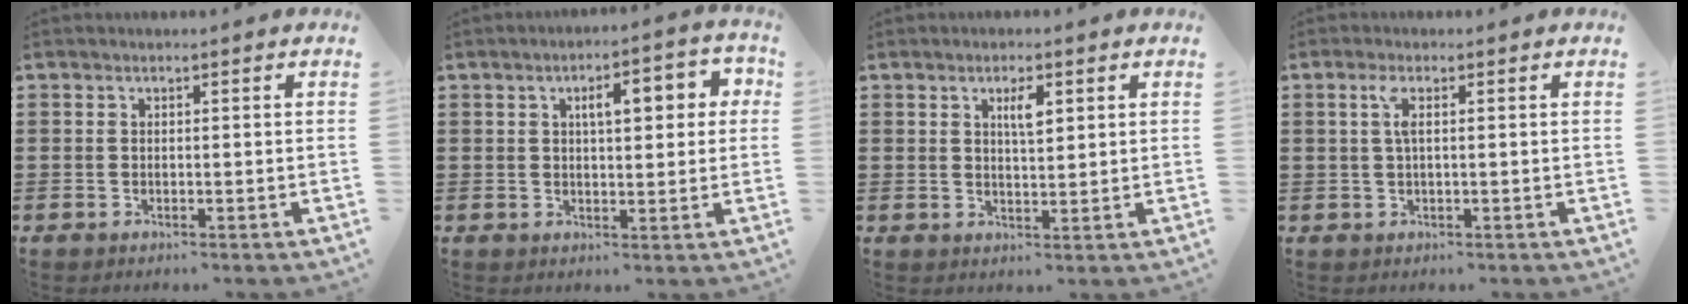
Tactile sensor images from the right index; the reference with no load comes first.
{"total": 5.7, "force": [1.6, 2.2, 5.0], "torque": [-0.070, -0.001, 0.016]}
{"total": 3.1, "force": [1.4, 0.9, 2.7], "torque": [-0.040, -0.001, 0.017]}
{"total": 2.1, "force": [0.5, 0.4, 2.0], "torque": [-0.043, 0.002, 0.006]}